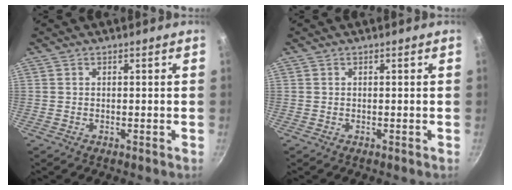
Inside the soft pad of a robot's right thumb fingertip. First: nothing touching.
{"total": 0.0}